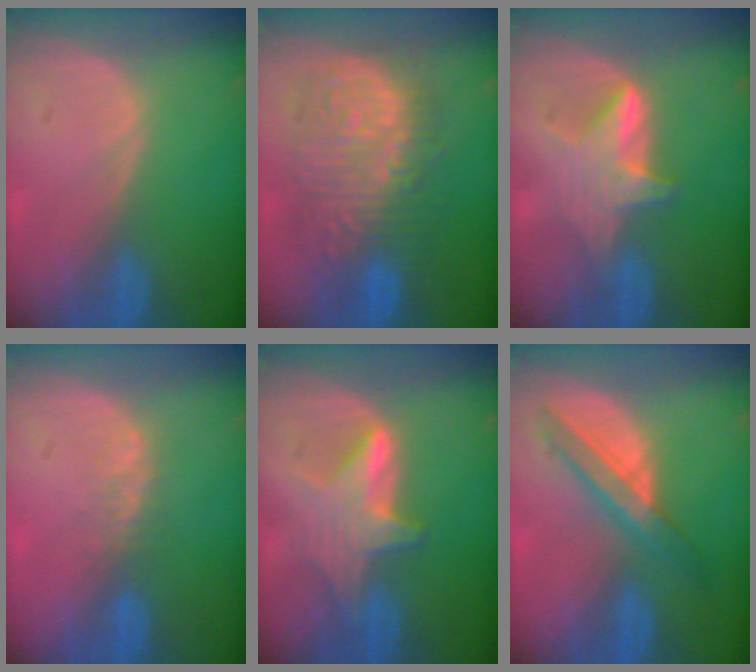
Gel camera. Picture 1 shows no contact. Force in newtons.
{"total": 12.1, "press": 12.0, "slide": 1.1}
{"total": 6.1, "press": 5.7, "slide": 2.1}
{"total": 2.5, "press": 1.9, "slide": 1.5}
{"total": 6.3, "press": 6.2, "slide": 0.7}
{"total": 5.9, "press": 5.8, "slide": 1.0}